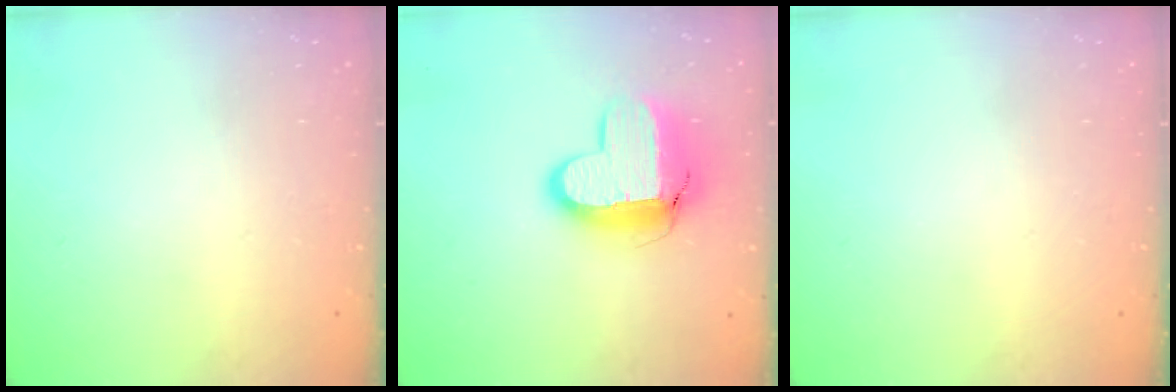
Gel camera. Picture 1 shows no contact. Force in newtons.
{"total": 12.4, "press": 12.4, "slide": 1.0}
{"total": 0.0}